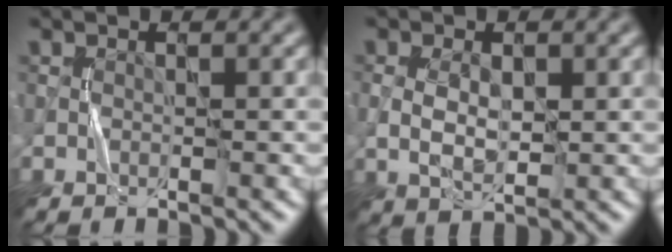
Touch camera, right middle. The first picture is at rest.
{"total": 3.3, "force": [0.2, 1.9, 2.6], "torque": [-0.056, -0.001, 0.005]}